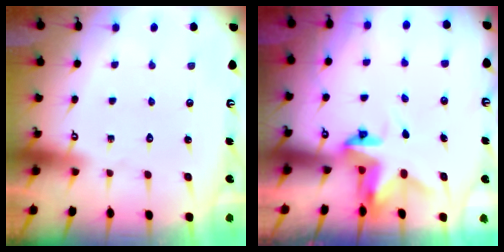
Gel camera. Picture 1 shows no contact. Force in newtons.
{"total": 3.8, "press": 3.8, "slide": 0.3}